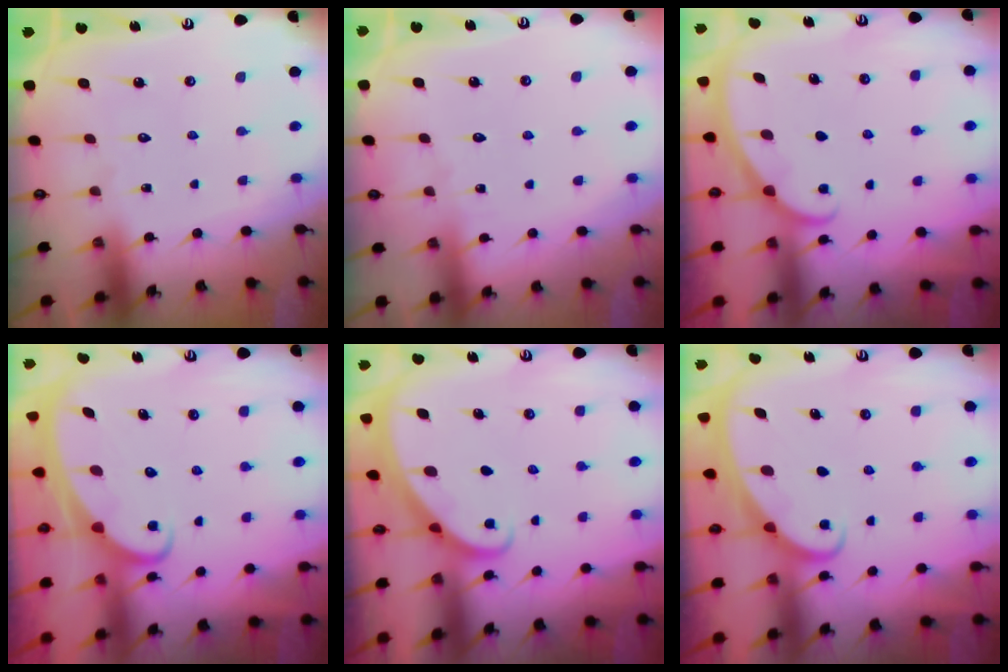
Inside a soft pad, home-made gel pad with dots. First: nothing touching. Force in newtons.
{"total": 3.0, "press": 3.0, "slide": 0.3}
{"total": 1.9, "press": 1.9, "slide": 0.1}
{"total": 2.8, "press": 2.8, "slide": 0.2}
{"total": 1.8, "press": 1.8, "slide": 0.1}
{"total": 2.2, "press": 2.2, "slide": 0.1}